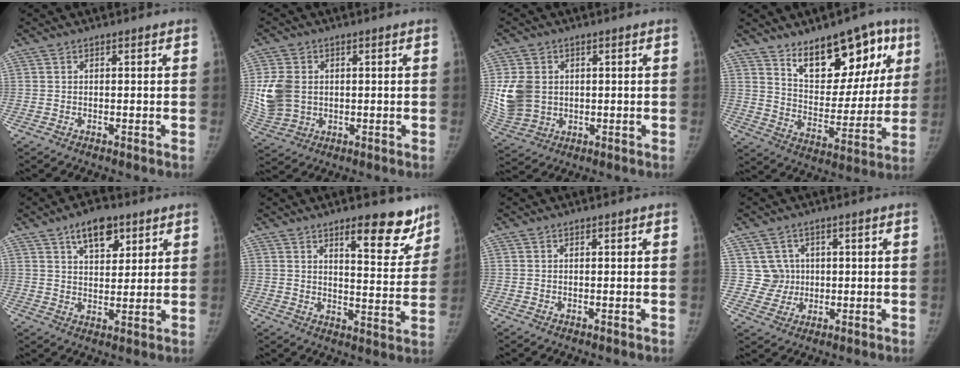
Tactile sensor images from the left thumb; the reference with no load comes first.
{"total": 9.1, "force": [0.8, 7.2, 5.5], "torque": [-0.106, -0.001, 0.027]}
{"total": 9.7, "force": [1.0, 7.8, 5.6], "torque": [-0.100, -0.003, 0.032]}
{"total": 18.0, "force": [10.0, 9.2, 11.8], "torque": [-0.102, -0.053, 0.157]}
{"total": 8.6, "force": [5.0, 4.6, 5.3], "torque": [-0.053, -0.025, 0.078]}
{"total": 11.7, "force": [8.2, 3.9, 7.4], "torque": [-0.052, -0.055, 0.115]}
{"total": 0.0}
{"total": 4.8, "force": [1.1, 4.6, 0.1], "torque": [0.027, -0.001, 0.021]}